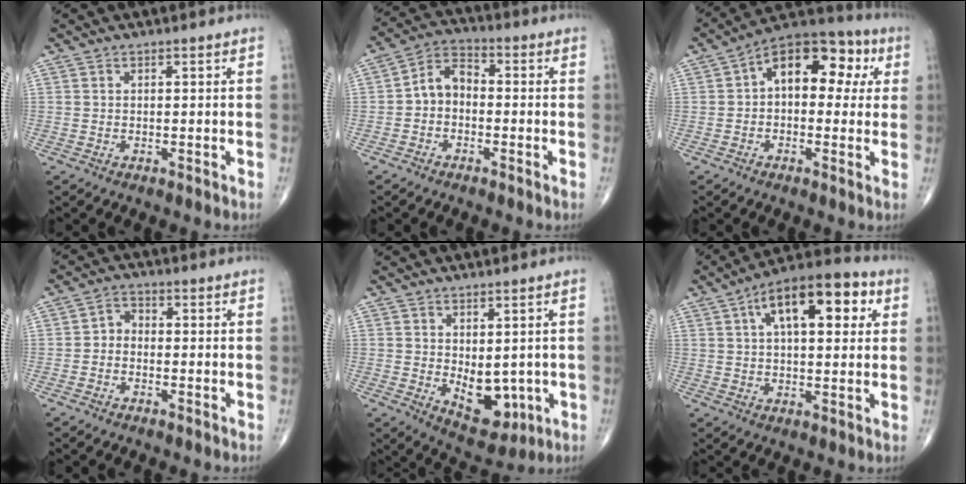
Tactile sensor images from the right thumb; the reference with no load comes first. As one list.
[{"total": 6.2, "force": [-1.0, 4.5, 4.1], "torque": [-0.057, 0.027, -0.036]}, {"total": 14.6, "force": [2.9, 8.9, 11.2], "torque": [-0.115, 0.040, 0.029]}, {"total": 2.8, "force": [-0.8, 2.2, 1.5], "torque": [-0.014, 0.015, -0.027]}, {"total": 8.2, "force": [-0.7, 4.8, 6.6], "torque": [-0.063, -0.012, 0.012]}, {"total": 16.2, "force": [5.5, 7.4, 13.4], "torque": [-0.178, 0.020, 0.075]}]